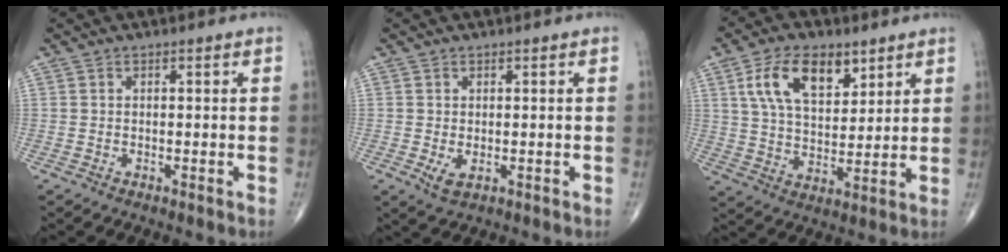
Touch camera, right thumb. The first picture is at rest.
{"total": 2.3, "force": [-0.3, 1.3, 1.9], "torque": [-0.029, -0.003, 0.002]}
{"total": 12.9, "force": [6.1, 7.0, 9.0], "torque": [-0.140, -0.020, 0.117]}